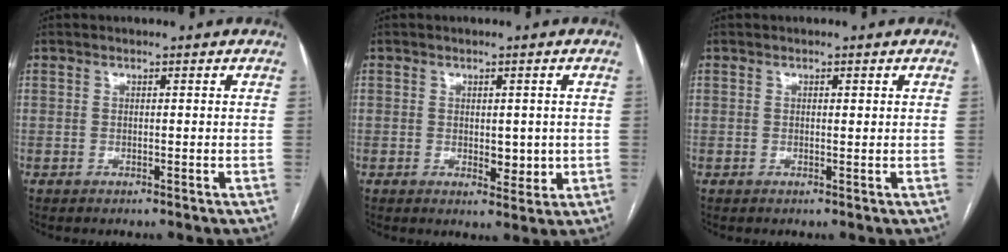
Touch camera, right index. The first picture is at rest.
{"total": 3.8, "force": [-0.1, 2.2, 3.1], "torque": [-0.036, -0.005, 0.007]}
{"total": 0.7, "force": [0.2, 0.2, 0.6], "torque": [-0.011, 0.000, 0.002]}